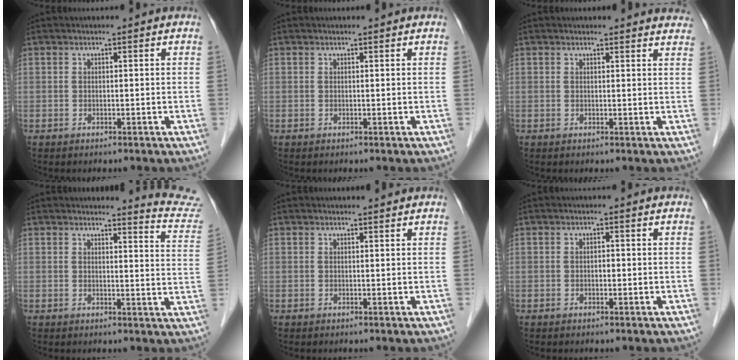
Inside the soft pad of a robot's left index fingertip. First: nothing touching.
{"total": 0.0}
{"total": 5.4, "force": [5.3, 1.1, 0.5], "torque": [0.014, -0.012, 0.029]}
{"total": 7.7, "force": [7.6, -0.7, -0.2], "torque": [0.000, -0.082, 0.063]}
{"total": 1.0, "force": [1.0, 0.0, 0.1], "torque": [-0.007, -0.001, 0.012]}
{"total": 0.9, "force": [-0.5, 0.4, 0.6], "torque": [-0.010, -0.004, -0.010]}